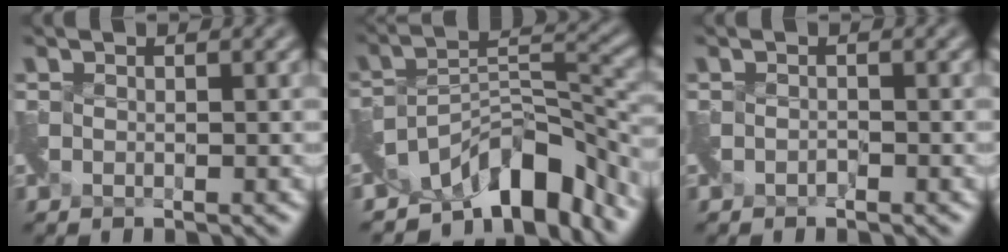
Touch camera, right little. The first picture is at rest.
{"total": 7.7, "force": [-6.1, 2.1, 4.2], "torque": [-0.045, 0.004, -0.112]}
{"total": 0.6, "force": [-0.5, 0.0, -0.2], "torque": [0.002, -0.001, -0.009]}